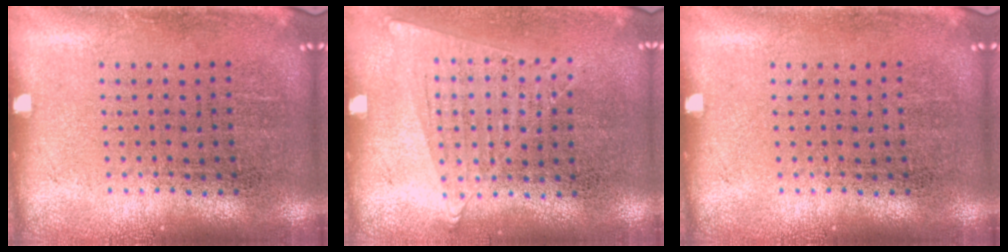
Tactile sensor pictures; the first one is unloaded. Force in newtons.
{"total": 1.0, "press": 1.0, "slide": 0.4}
{"total": 0.0}